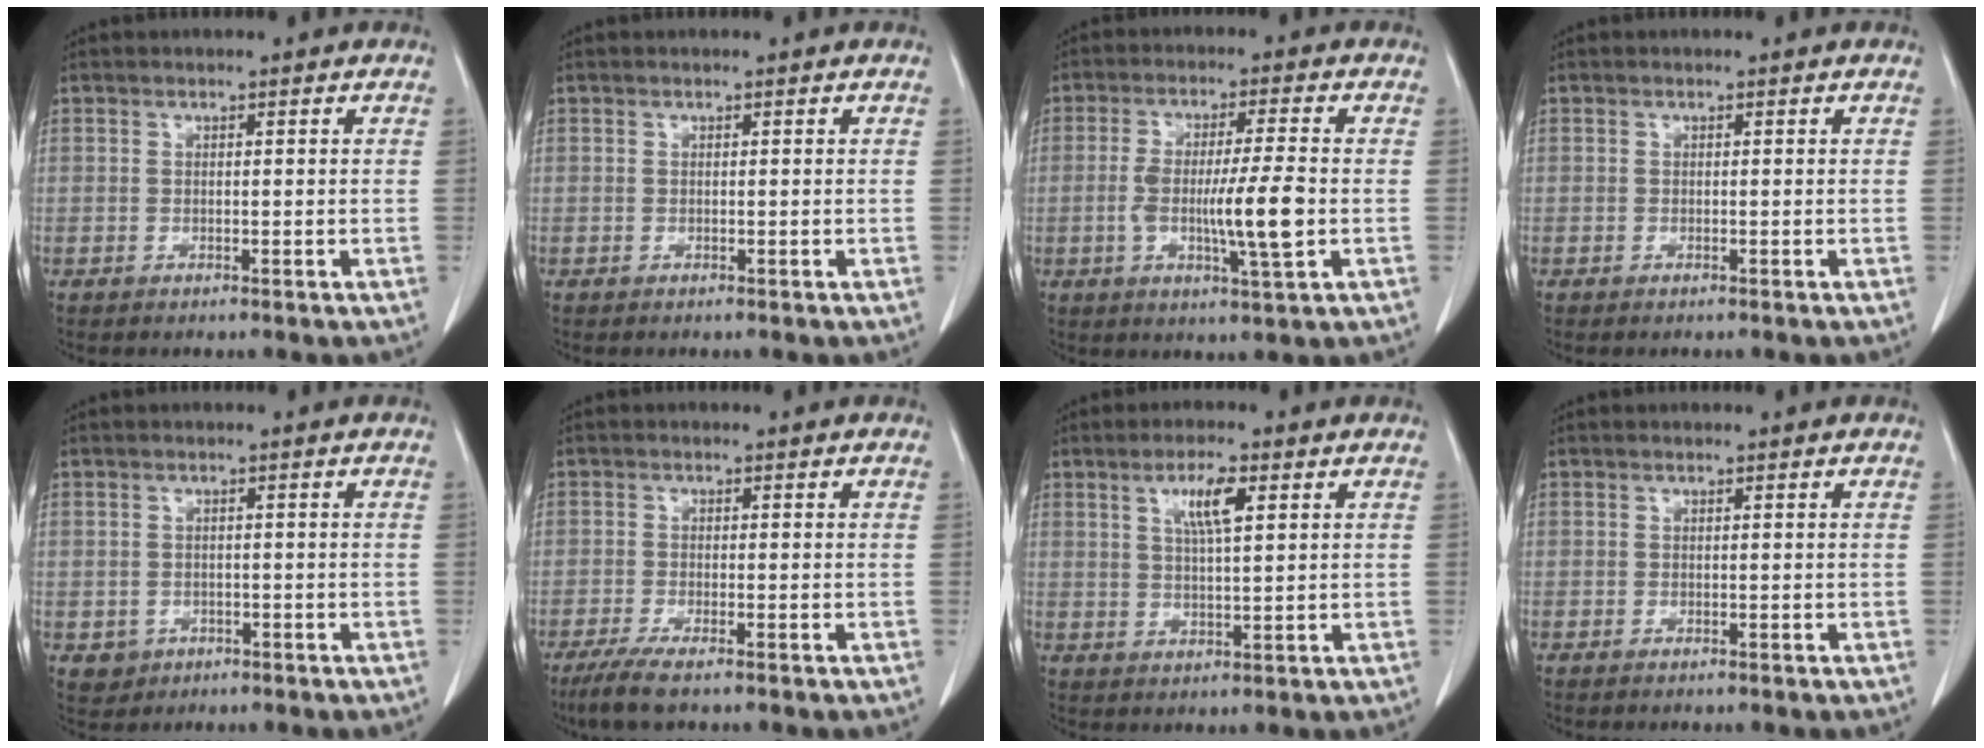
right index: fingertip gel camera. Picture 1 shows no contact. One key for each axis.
{"total": 0.0}
{"total": 9.5, "fx": -1.5, "fy": 0.3, "fz": 9.3, "tx": -0.171, "ty": -0.006, "tz": -0.027}
{"total": 0.0}
{"total": 2.9, "fx": -0.9, "fy": 2.7, "fz": 0.4, "tx": 0.000, "ty": 0.007, "tz": -0.007}
{"total": 4.1, "fx": -2.8, "fy": 0.3, "fz": 2.9, "tx": -0.059, "ty": -0.012, "tz": -0.055}
{"total": 5.5, "fx": 2.3, "fy": 1.0, "fz": 4.9, "tx": -0.092, "ty": 0.003, "tz": 0.042}
{"total": 0.0}